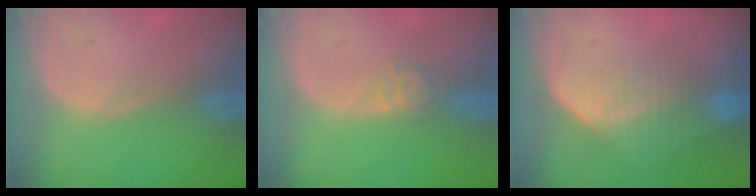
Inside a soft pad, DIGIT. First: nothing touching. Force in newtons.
{"total": 3.0, "press": 2.5, "slide": 1.7}
{"total": 7.5, "press": 6.4, "slide": 3.9}